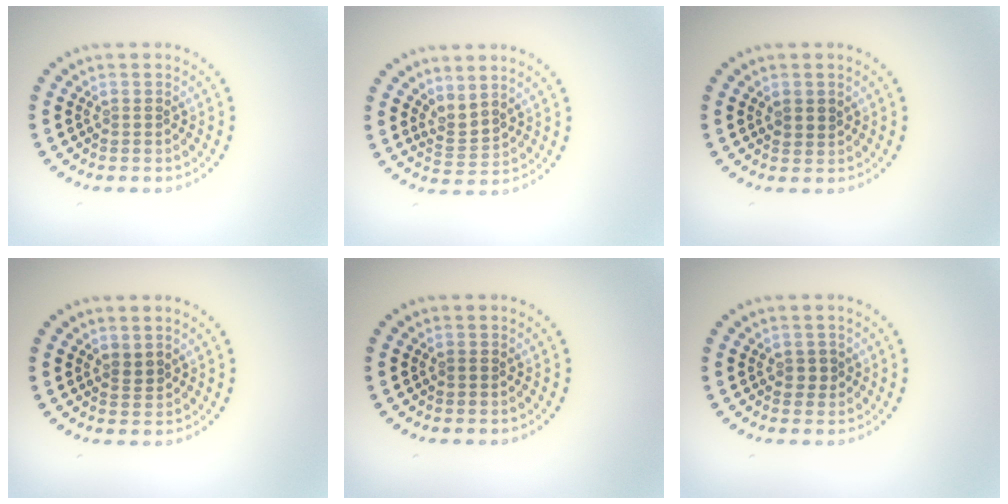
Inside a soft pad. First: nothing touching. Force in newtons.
{"total": 2.2, "press": 1.6, "slide": 1.5}
{"total": 1.3, "press": 1.1, "slide": 0.5}
{"total": 1.2, "press": 1.0, "slide": 0.7}
{"total": 0.6, "press": 0.6, "slide": 0.1}
{"total": 1.2, "press": 1.1, "slide": 0.3}